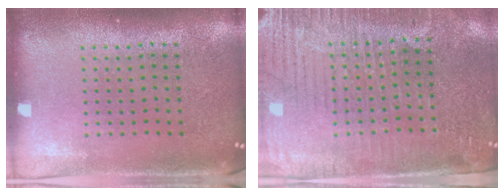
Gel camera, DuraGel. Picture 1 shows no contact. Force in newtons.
{"total": 3.7, "press": 3.5, "slide": 1.4}